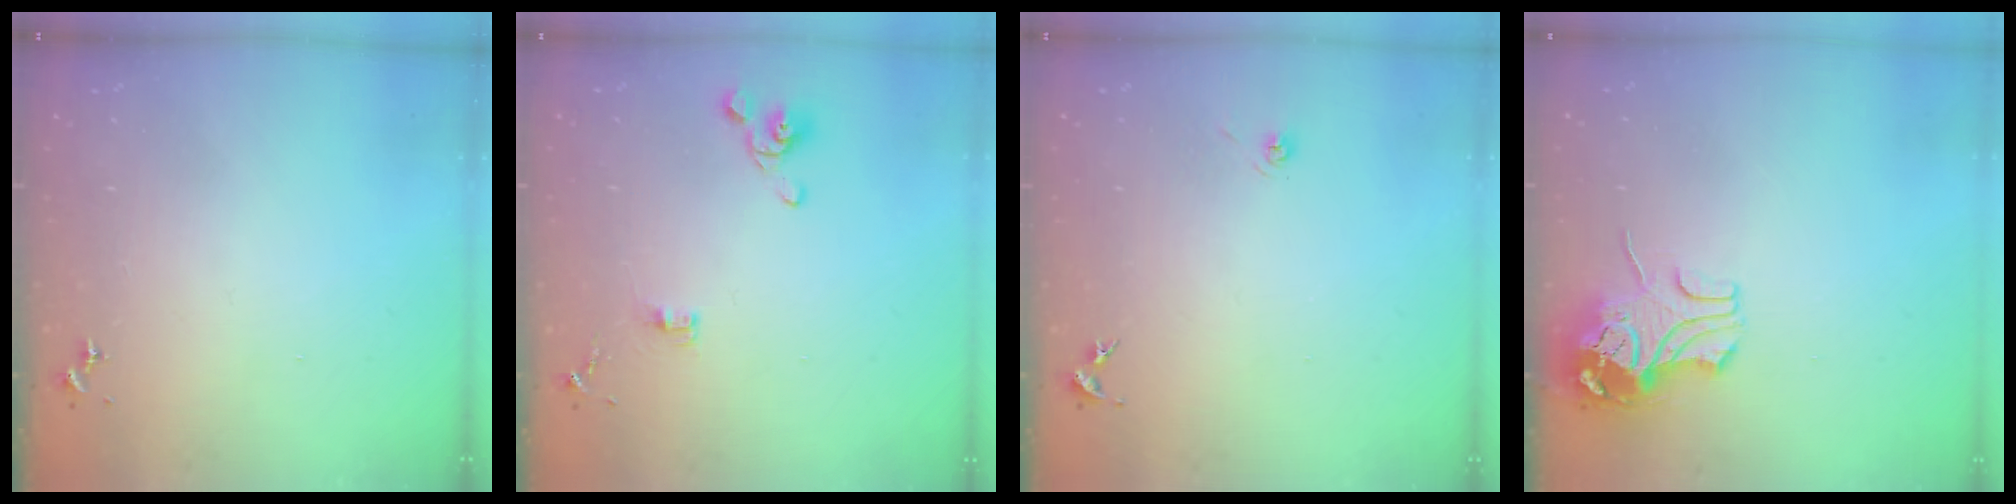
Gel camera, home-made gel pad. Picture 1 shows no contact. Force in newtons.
{"total": 6.4, "press": 5.9, "slide": 2.4}
{"total": 3.3, "press": 2.8, "slide": 1.7}
{"total": 10.0, "press": 10.0, "slide": 1.3}